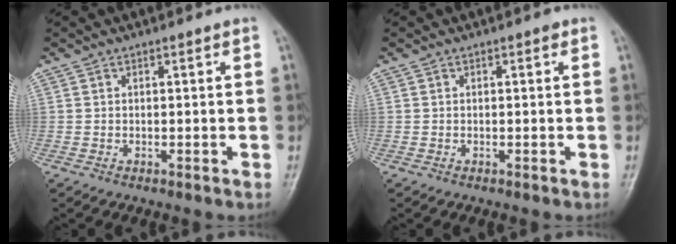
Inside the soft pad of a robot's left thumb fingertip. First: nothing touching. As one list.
[{"total": 0.5, "force": [0.2, 0.2, 0.4], "torque": [-0.004, 0.001, 0.000]}]